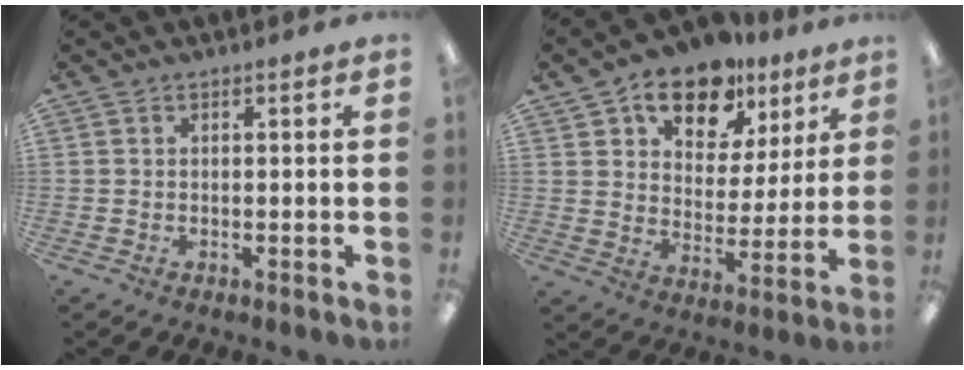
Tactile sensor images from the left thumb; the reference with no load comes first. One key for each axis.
{"total": 14.7, "fx": 10.3, "fy": 8.3, "fz": 6.4, "tx": -0.096, "ty": -0.058, "tz": 0.182}